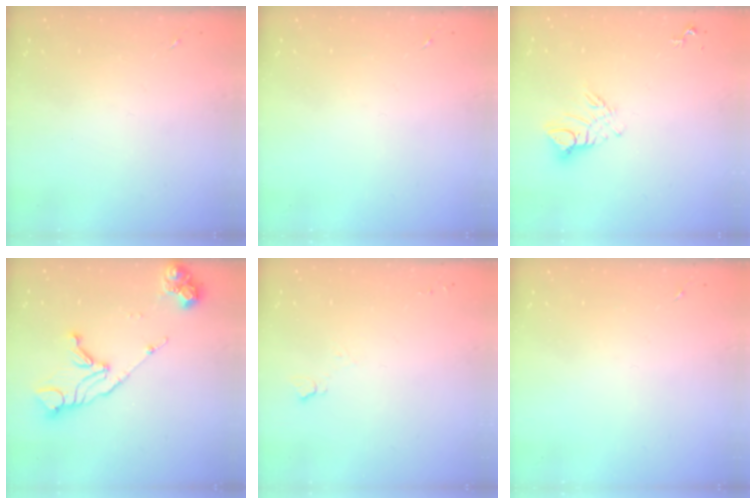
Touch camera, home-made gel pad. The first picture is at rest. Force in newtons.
{"total": 0.0}
{"total": 8.7, "press": 8.6, "slide": 0.9}
{"total": 14.7, "press": 14.6, "slide": 1.7}
{"total": 4.1, "press": 4.0, "slide": 0.6}
{"total": 0.0}